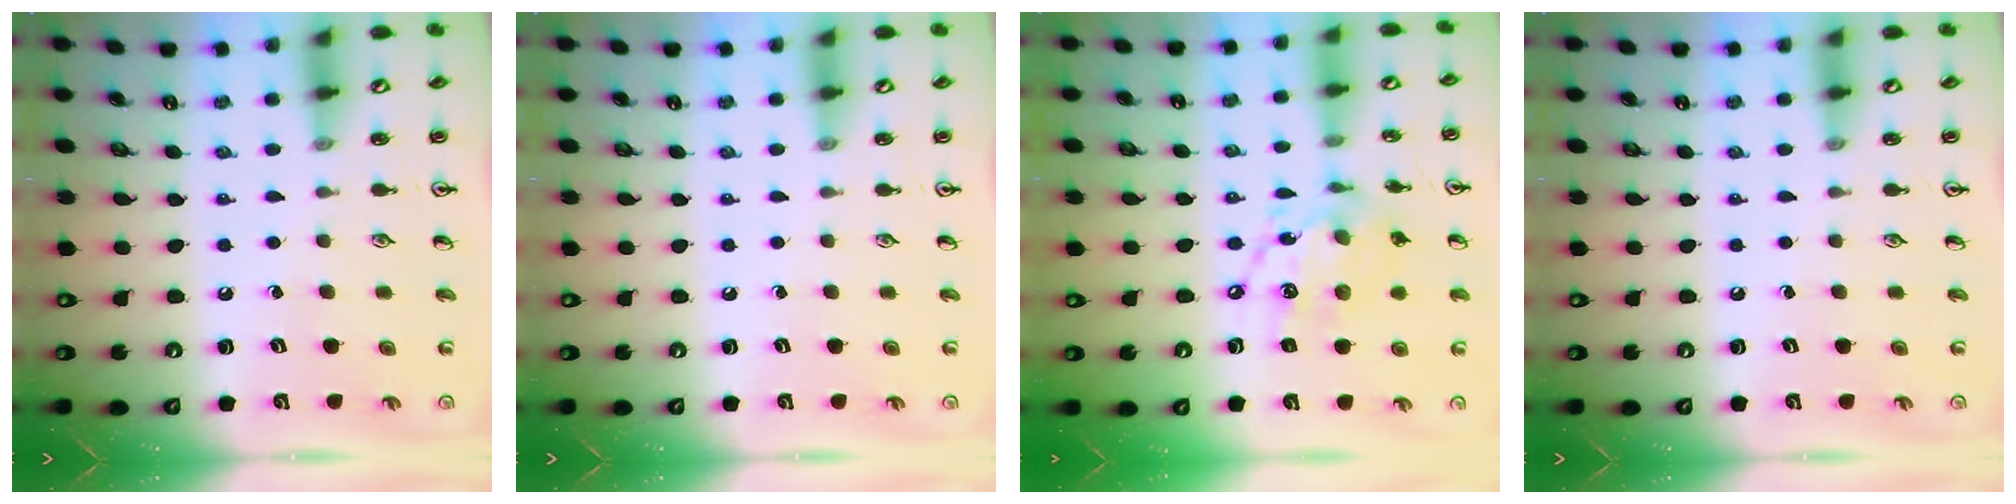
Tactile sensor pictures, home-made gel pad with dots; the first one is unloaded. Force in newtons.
{"total": 0.0}
{"total": 12.3, "press": 12.2, "slide": 0.7}
{"total": 0.0}